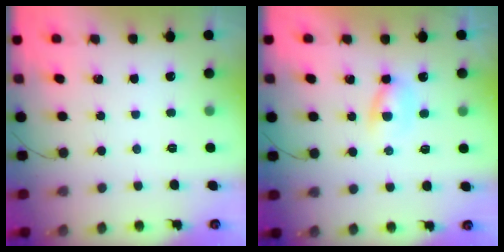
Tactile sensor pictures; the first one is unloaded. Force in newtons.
{"total": 3.3, "press": 3.1, "slide": 1.2}